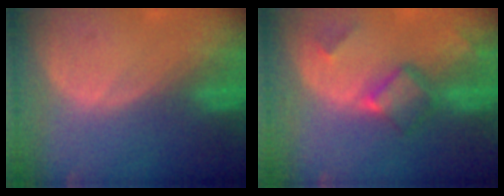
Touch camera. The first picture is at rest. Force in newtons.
{"total": 5.6, "press": 4.9, "slide": 2.7}